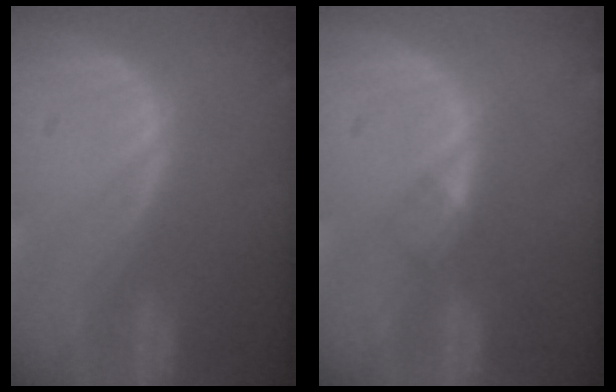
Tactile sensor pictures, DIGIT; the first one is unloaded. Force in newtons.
{"total": 1.8, "press": 1.8, "slide": 0.2}